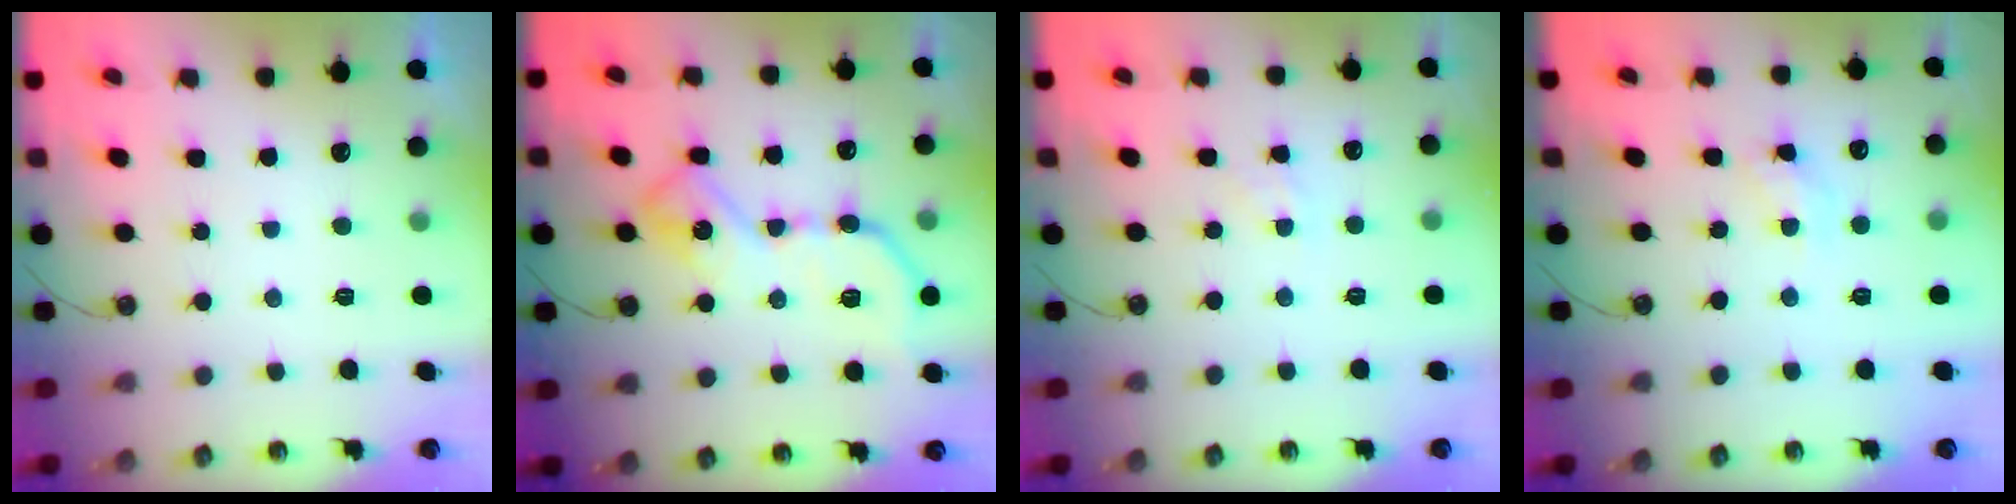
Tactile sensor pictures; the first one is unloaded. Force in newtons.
{"total": 16.9, "press": 16.9, "slide": 0.4}
{"total": 2.4, "press": 2.4, "slide": 0.4}
{"total": 5.3, "press": 5.3, "slide": 0.3}